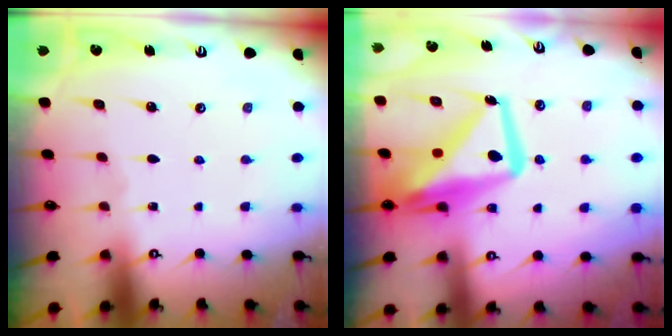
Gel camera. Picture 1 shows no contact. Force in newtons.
{"total": 15.7, "press": 15.6, "slide": 1.4}